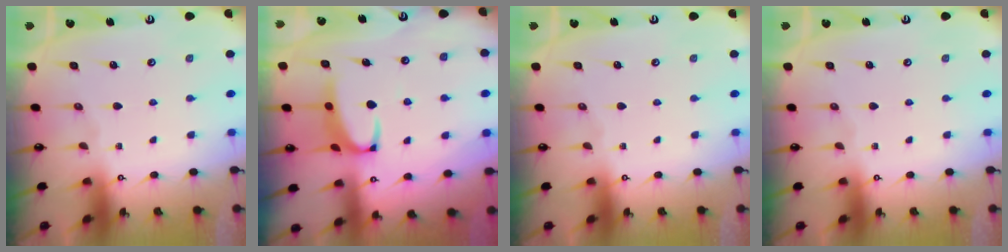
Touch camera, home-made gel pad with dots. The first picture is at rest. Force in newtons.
{"total": 3.1, "press": 3.0, "slide": 0.8}
{"total": 0.0}
{"total": 0.0}